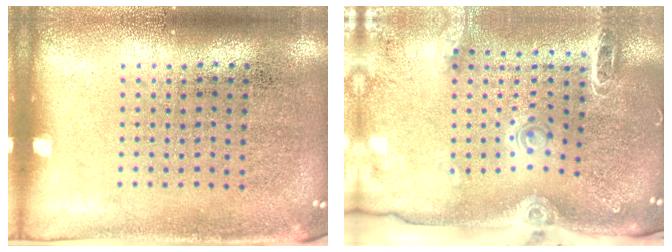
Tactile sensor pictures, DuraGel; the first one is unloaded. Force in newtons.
{"total": 2.2, "press": 1.8, "slide": 1.2}